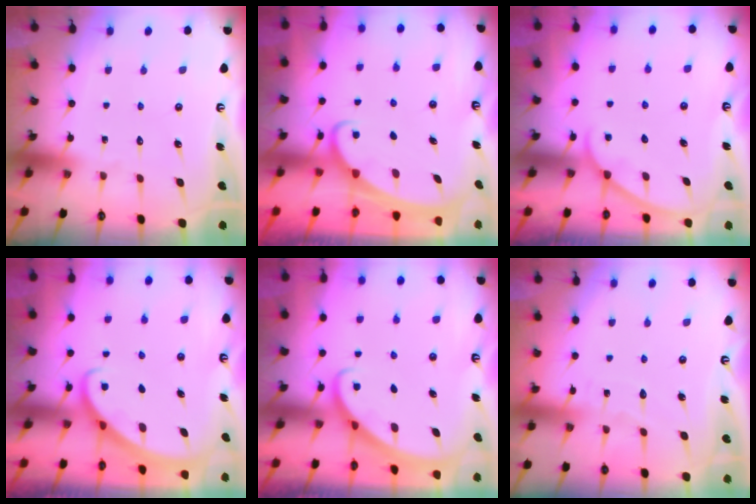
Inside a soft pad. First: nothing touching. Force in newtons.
{"total": 1.9, "press": 1.9, "slide": 0.3}
{"total": 3.4, "press": 3.3, "slide": 0.2}
{"total": 2.8, "press": 2.8, "slide": 0.2}
{"total": 2.7, "press": 2.7, "slide": 0.2}
{"total": 4.0, "press": 4.0, "slide": 0.4}